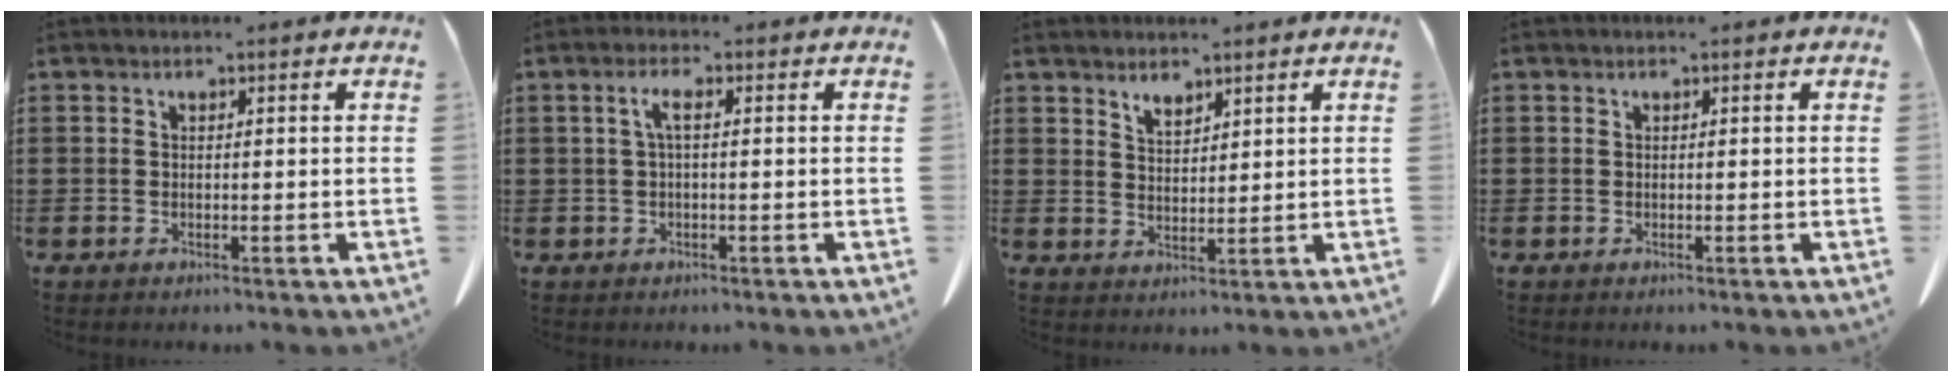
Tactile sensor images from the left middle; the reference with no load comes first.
{"total": 2.6, "force": [0.3, 0.6, 2.6], "torque": [-0.050, 0.005, 0.004]}
{"total": 2.4, "force": [2.2, 0.6, 0.7], "torque": [-0.018, -0.003, 0.042]}
{"total": 0.0}